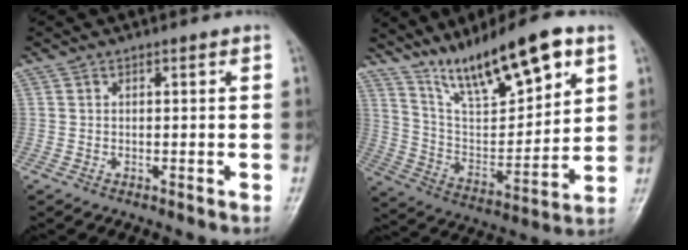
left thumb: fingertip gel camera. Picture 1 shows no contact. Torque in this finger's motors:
{"motor_torque": [0.62, 0.62, 1.44, -1.32, 0.22]}